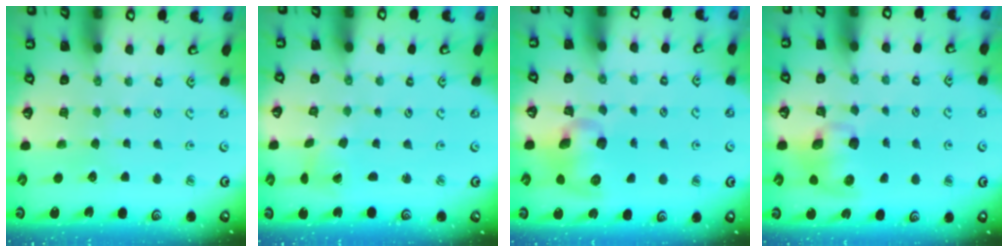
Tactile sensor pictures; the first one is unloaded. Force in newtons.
{"total": 1.6, "press": 1.6, "slide": 0.2}
{"total": 9.2, "press": 9.0, "slide": 2.0}
{"total": 9.0, "press": 8.9, "slide": 1.3}